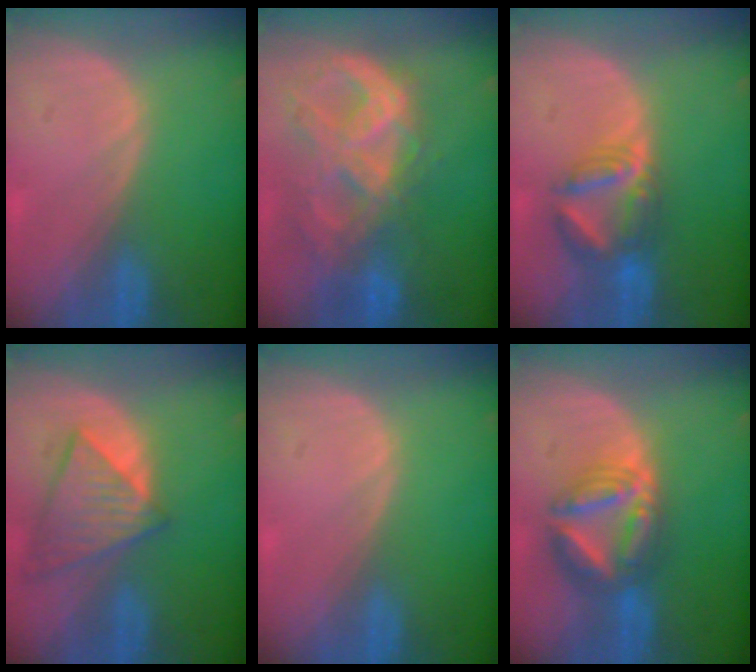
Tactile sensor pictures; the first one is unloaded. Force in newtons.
{"total": 10.9, "press": 9.2, "slide": 5.7}
{"total": 6.4, "press": 6.3, "slide": 0.9}
{"total": 8.1, "press": 7.2, "slide": 3.6}
{"total": 0.0}
{"total": 7.7, "press": 7.7, "slide": 0.7}